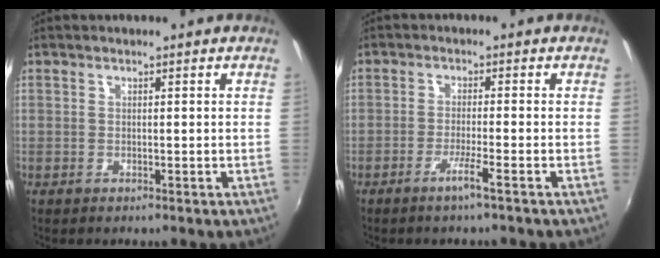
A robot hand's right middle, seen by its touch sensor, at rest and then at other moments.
{"total": 3.2, "force": [-2.2, -0.5, 2.3], "torque": [-0.050, -0.006, -0.043]}